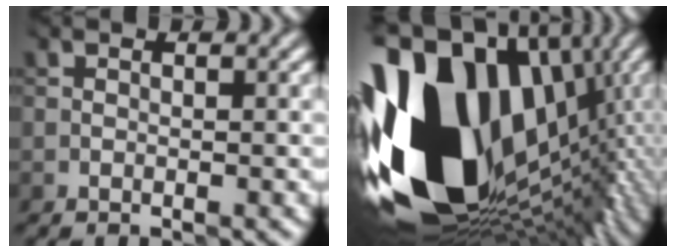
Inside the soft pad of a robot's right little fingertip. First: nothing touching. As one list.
[{"total": 20.7, "force": [-1.3, 14.3, 14.9], "torque": [-0.295, -0.041, 0.015]}]